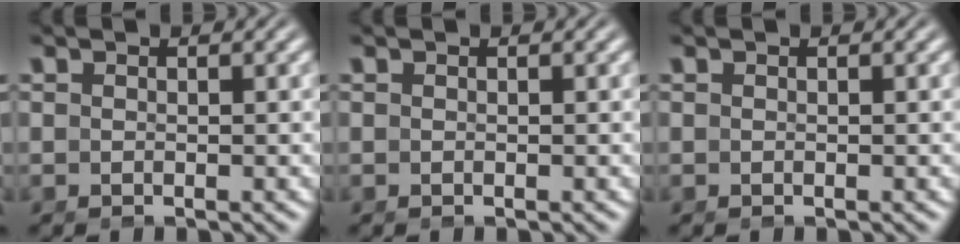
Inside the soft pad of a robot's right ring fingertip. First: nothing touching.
{"total": 0.0}
{"total": 0.0}